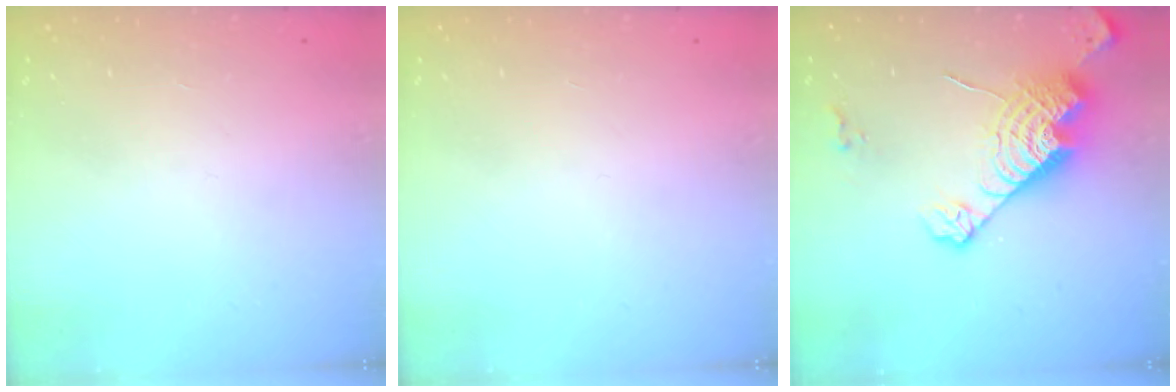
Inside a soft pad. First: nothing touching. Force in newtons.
{"total": 0.0}
{"total": 15.6, "press": 15.5, "slide": 1.3}